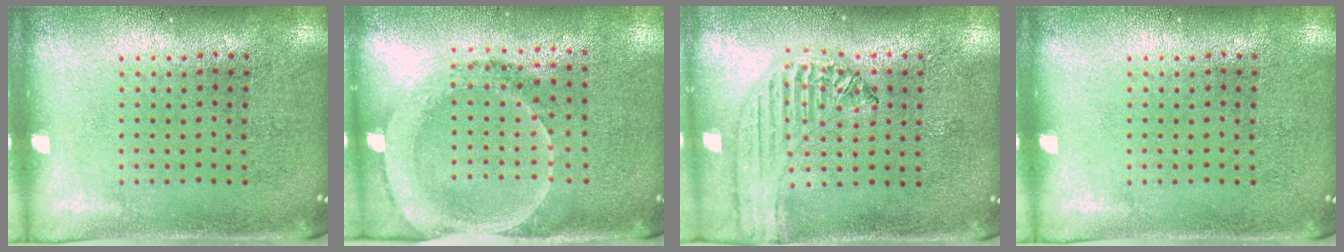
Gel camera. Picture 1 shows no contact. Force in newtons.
{"total": 1.8, "press": 1.7, "slide": 0.7}
{"total": 1.3, "press": 1.3, "slide": 0.1}
{"total": 0.0}